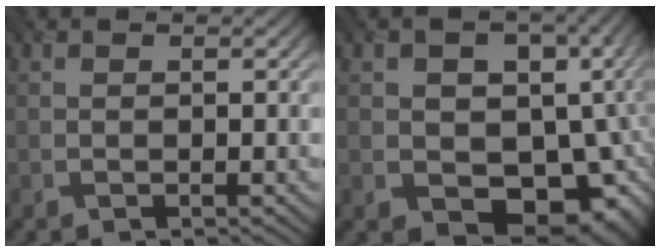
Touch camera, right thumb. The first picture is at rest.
{"total": 13.0, "force": [-1.3, 10.1, 8.1], "torque": [-0.091, -0.014, -0.017]}